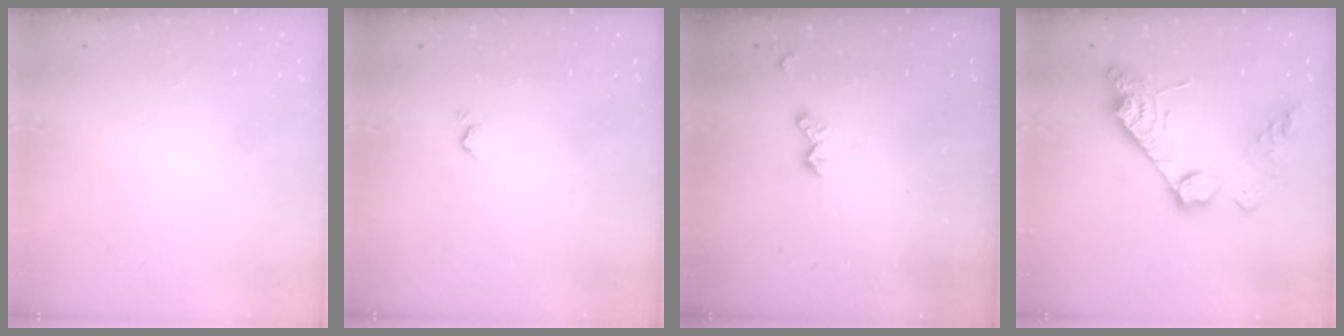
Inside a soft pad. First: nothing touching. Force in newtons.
{"total": 2.6, "press": 2.6, "slide": 0.4}
{"total": 4.7, "press": 4.6, "slide": 0.7}
{"total": 16.6, "press": 16.6, "slide": 1.2}